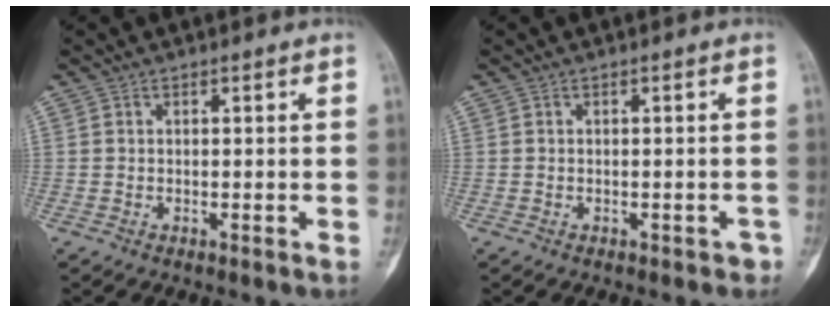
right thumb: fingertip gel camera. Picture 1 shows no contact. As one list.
[{"total": 1.5, "force": [-1.0, 1.0, 0.6], "torque": [-0.006, 0.011, -0.009]}]